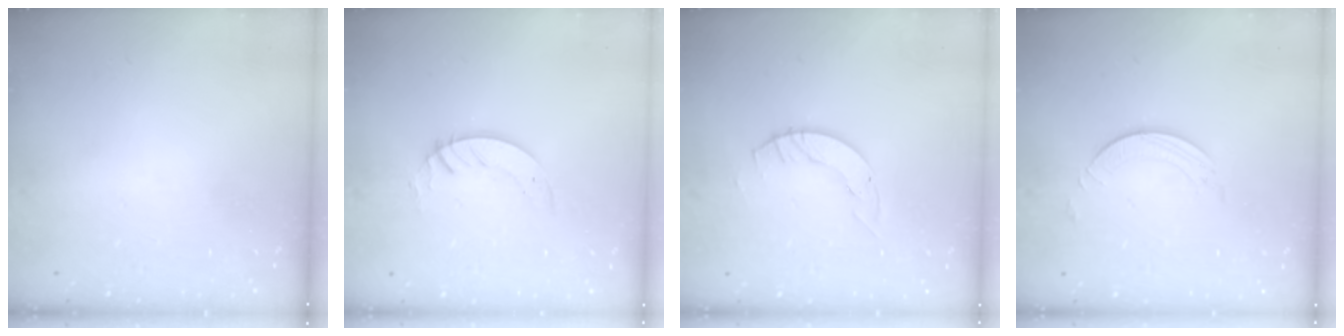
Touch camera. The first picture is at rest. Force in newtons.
{"total": 3.3, "press": 3.3, "slide": 0.2}
{"total": 2.1, "press": 2.1, "slide": 0.3}
{"total": 1.7, "press": 1.7, "slide": 0.2}